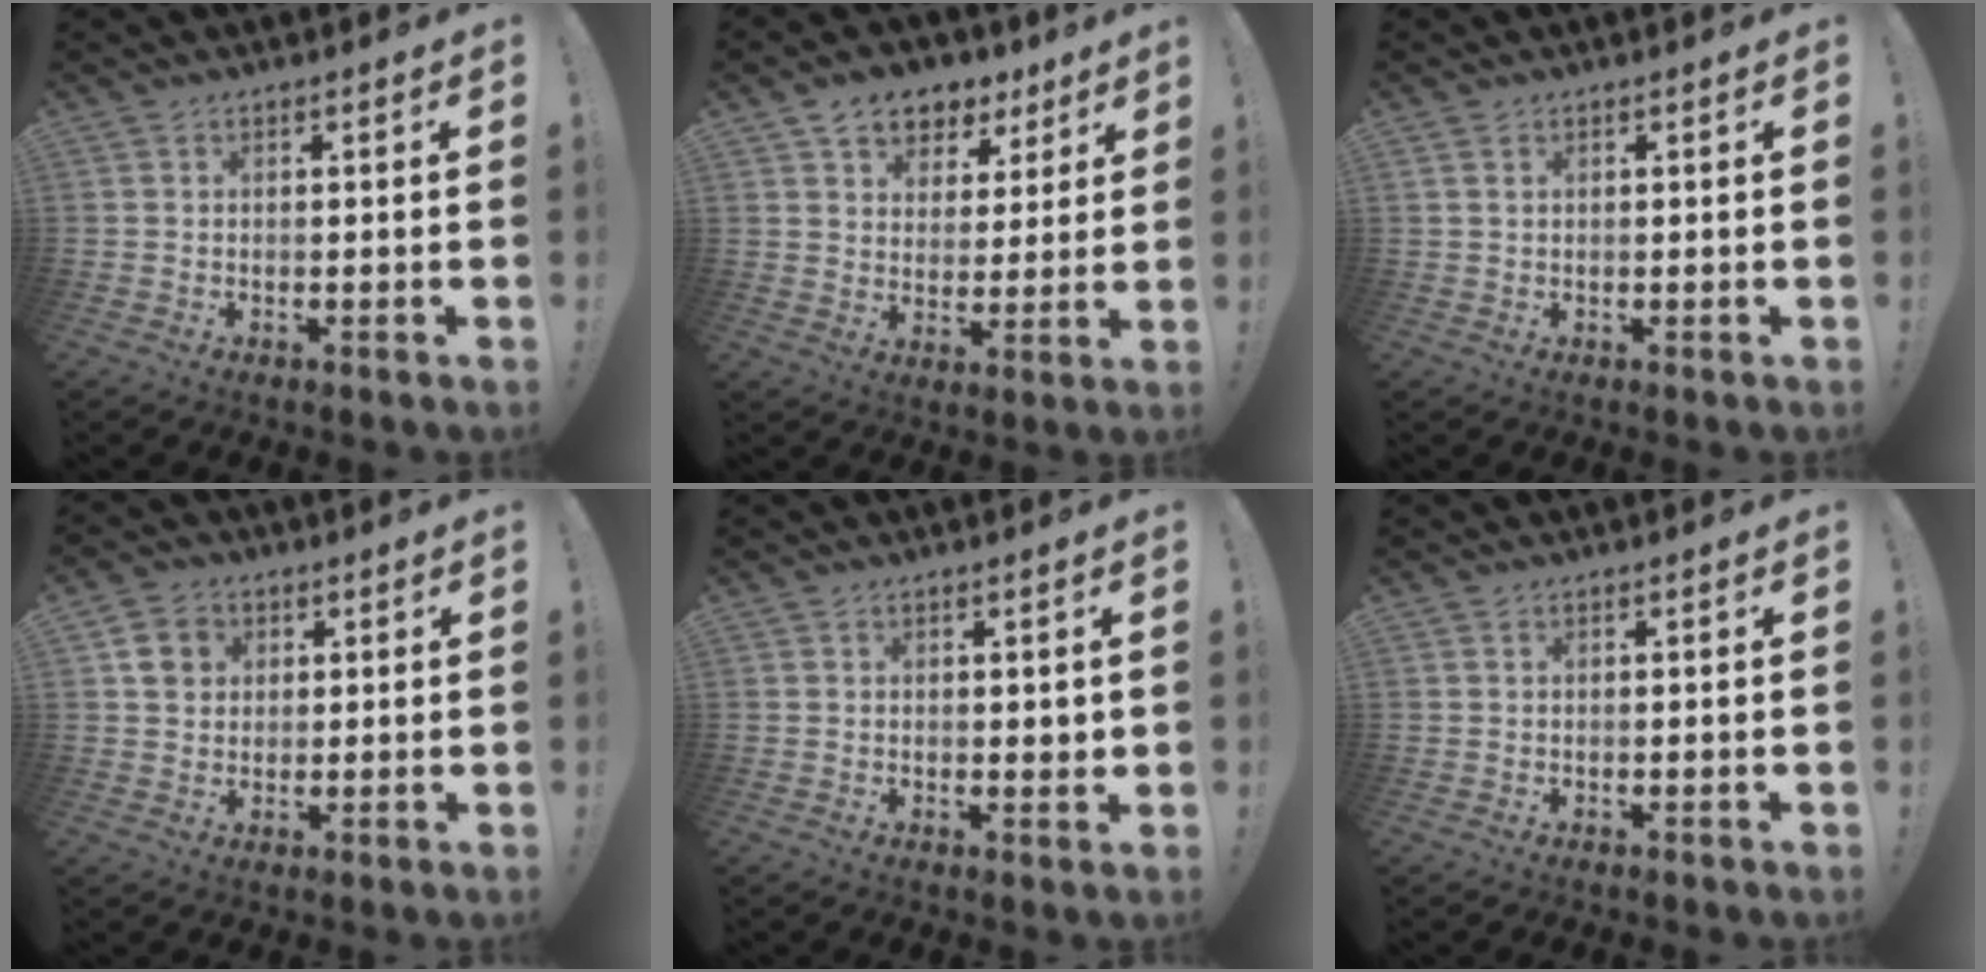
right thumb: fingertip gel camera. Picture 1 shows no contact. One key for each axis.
{"total": 9.0, "fx": 5.6, "fy": 6.6, "fz": 2.6, "tx": -0.041, "ty": -0.031, "tz": 0.110}
{"total": 1.1, "fx": 0.6, "fy": 0.6, "fz": 0.8, "tx": -0.010, "ty": 0.000, "tz": 0.010}
{"total": 6.6, "fx": 2.2, "fy": 5.8, "fz": 2.1, "tx": -0.030, "ty": 0.000, "tz": 0.046}
{"total": 1.6, "fx": 0.8, "fy": 0.9, "fz": 1.0, "tx": -0.008, "ty": -0.001, "tz": 0.013}
{"total": 0.0}